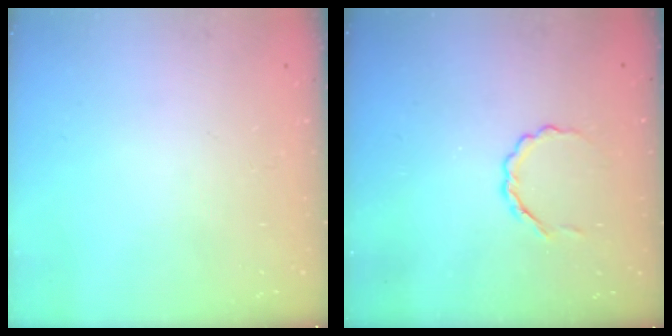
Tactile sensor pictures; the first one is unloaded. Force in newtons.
{"total": 3.0, "press": 2.8, "slide": 1.1}